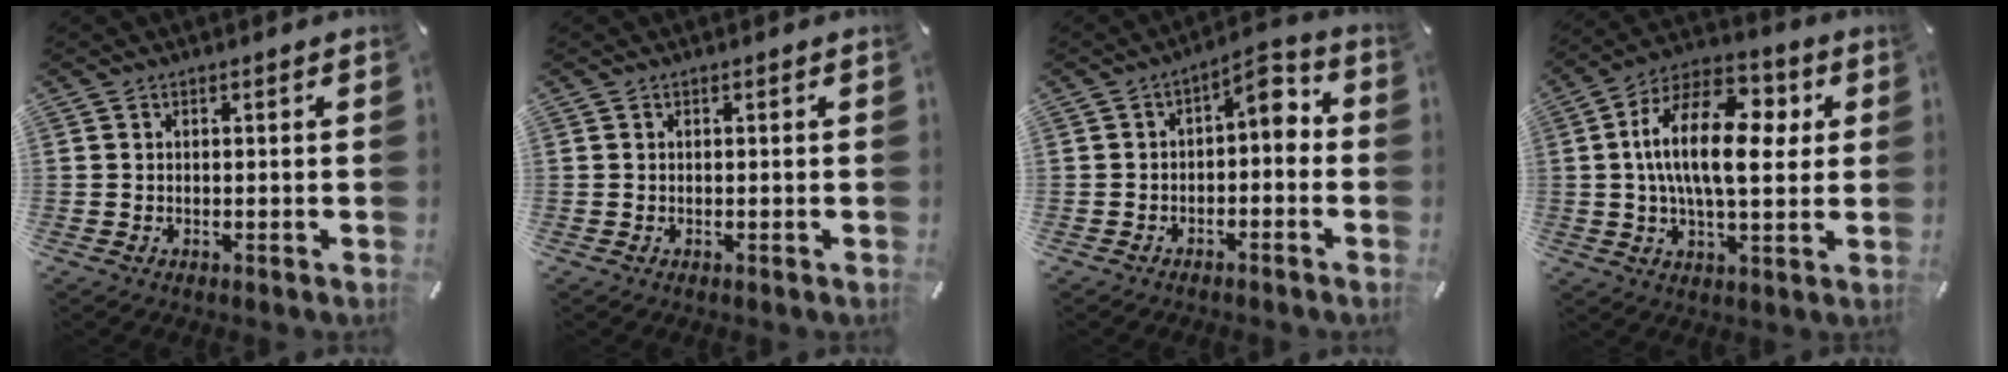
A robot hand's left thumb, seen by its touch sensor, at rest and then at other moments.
{"total": 0.0}
{"total": 4.9, "force": [-0.3, 2.8, 4.0], "torque": [-0.058, -0.004, -0.020]}
{"total": 18.6, "force": [2.9, 9.3, 15.8], "torque": [-0.296, 0.006, 0.044]}